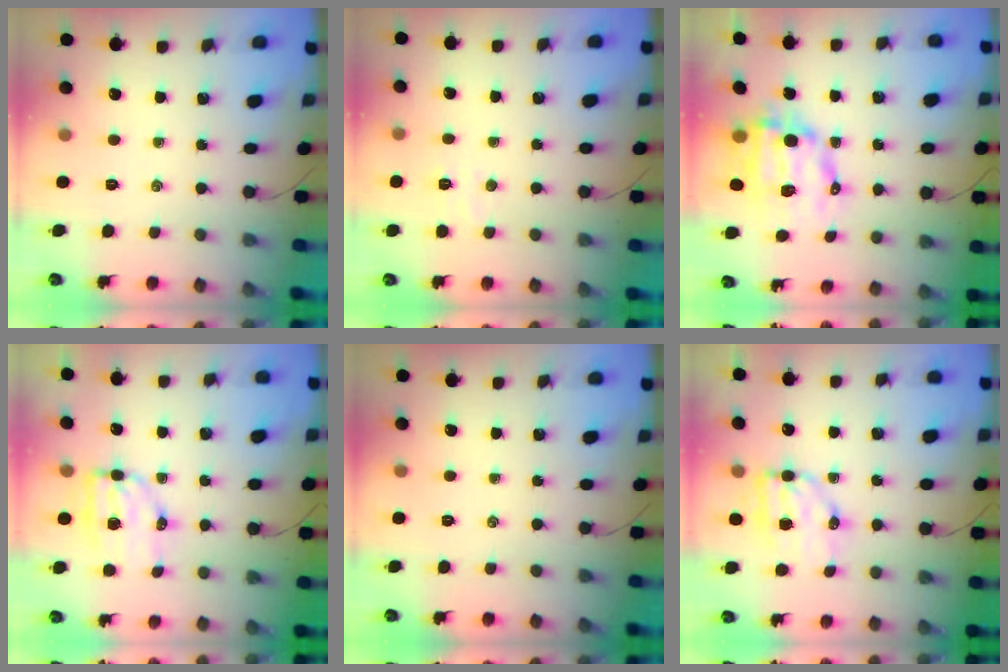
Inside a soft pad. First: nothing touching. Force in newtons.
{"total": 3.2, "press": 3.1, "slide": 0.8}
{"total": 11.8, "press": 11.5, "slide": 2.6}
{"total": 6.8, "press": 6.7, "slide": 1.1}
{"total": 0.0}
{"total": 7.9, "press": 7.8, "slide": 1.3}